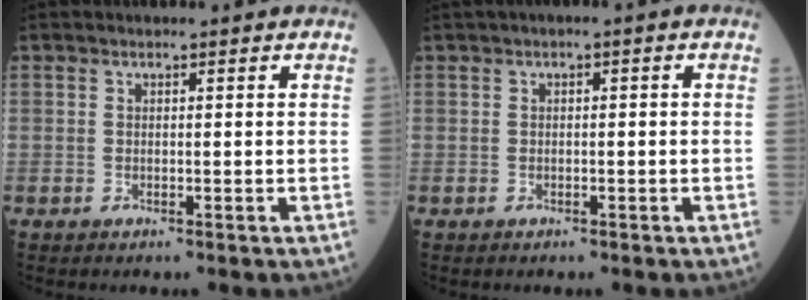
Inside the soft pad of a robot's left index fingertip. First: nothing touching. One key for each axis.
{"total": 1.2, "fx": 0.1, "fy": 0.1, "fz": 1.2, "tx": -0.018, "ty": 0.006, "tz": 0.000}